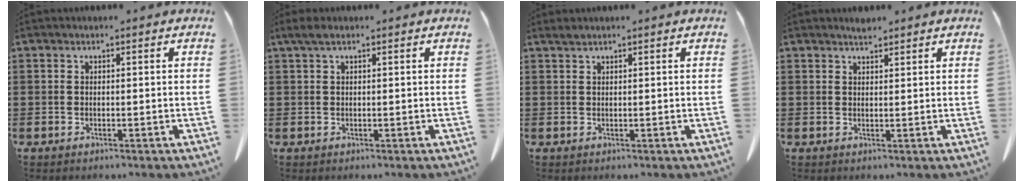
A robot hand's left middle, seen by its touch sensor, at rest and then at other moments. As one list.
[{"total": 1.6, "force": [0.6, 0.3, 1.4], "torque": [-0.029, 0.001, 0.012]}, {"total": 0.9, "force": [0.7, 0.1, 0.5], "torque": [-0.013, -0.002, 0.015]}, {"total": 1.7, "force": [1.6, 0.3, 0.4], "torque": [-0.012, -0.001, 0.031]}]